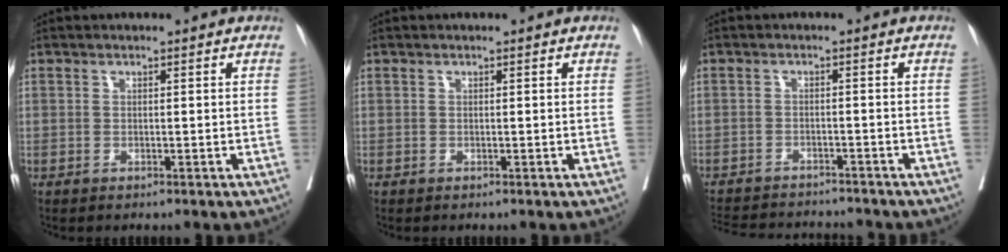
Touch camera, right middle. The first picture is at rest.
{"total": 0.0}
{"total": 12.9, "force": [-12.1, 2.2, 3.9], "torque": [-0.079, -0.002, -0.166]}